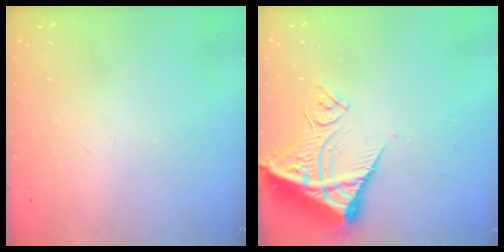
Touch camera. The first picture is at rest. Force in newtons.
{"total": 13.5, "press": 13.3, "slide": 1.8}